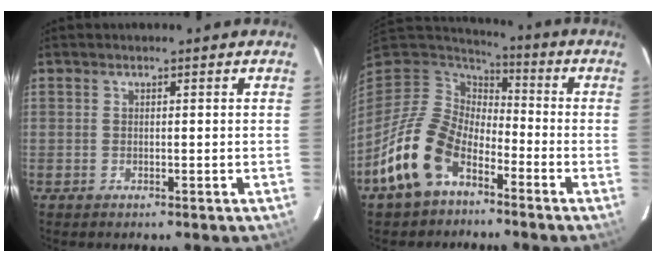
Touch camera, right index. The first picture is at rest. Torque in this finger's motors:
{"motor_torque": [1.14, -1.00, 0.57, 0.21]}